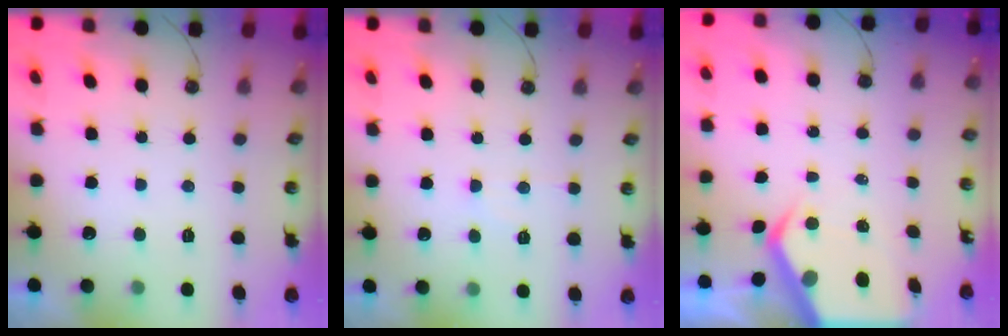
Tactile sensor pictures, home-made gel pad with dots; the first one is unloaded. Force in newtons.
{"total": 5.5, "press": 5.5, "slide": 0.8}
{"total": 6.9, "press": 6.9, "slide": 0.8}